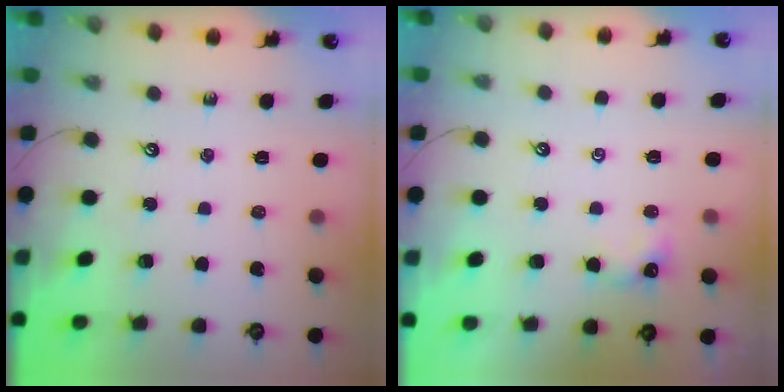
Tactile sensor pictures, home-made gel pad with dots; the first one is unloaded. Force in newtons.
{"total": 1.0, "press": 0.9, "slide": 0.4}